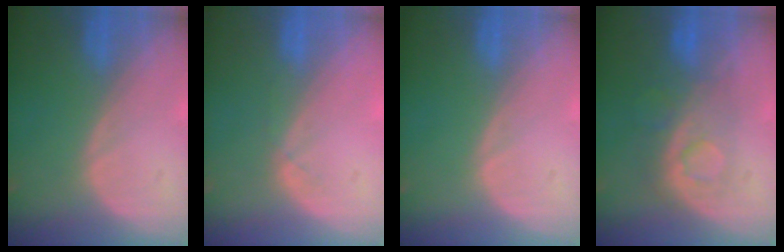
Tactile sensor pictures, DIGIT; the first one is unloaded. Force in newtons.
{"total": 1.4, "press": 1.3, "slide": 0.5}
{"total": 0.0}
{"total": 7.9, "press": 7.4, "slide": 2.7}